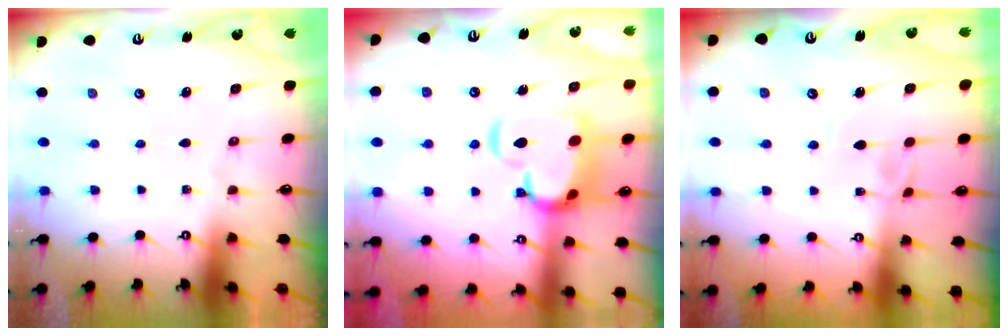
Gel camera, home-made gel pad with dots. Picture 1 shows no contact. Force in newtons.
{"total": 8.9, "press": 8.7, "slide": 1.8}
{"total": 4.2, "press": 4.2, "slide": 0.1}